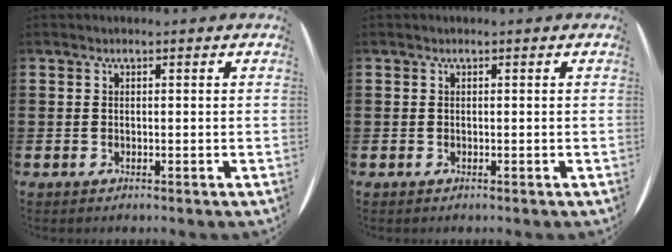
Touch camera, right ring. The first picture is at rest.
{"total": 0.0}